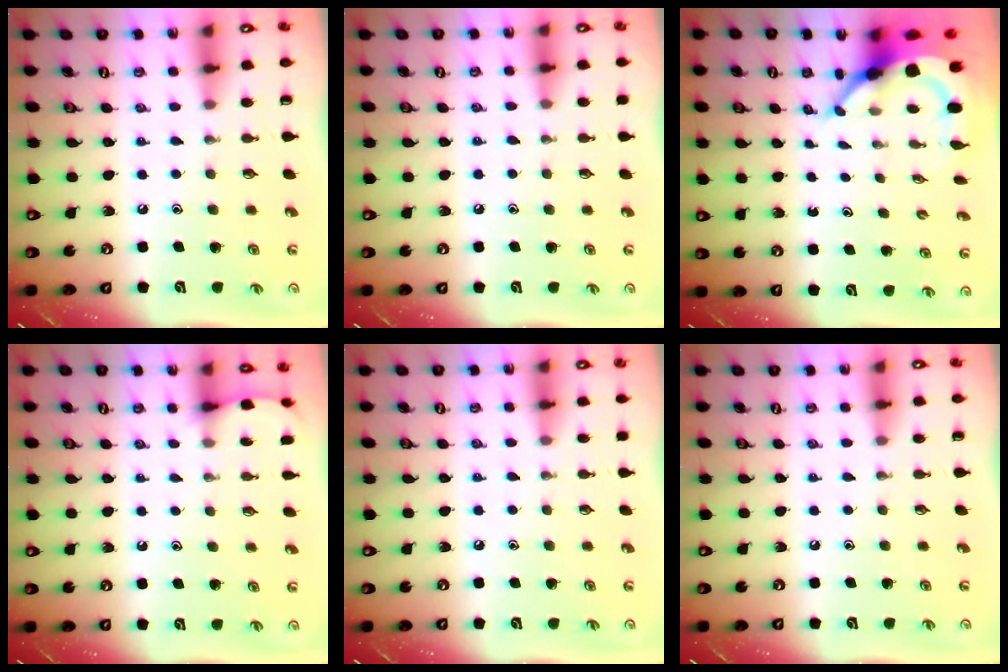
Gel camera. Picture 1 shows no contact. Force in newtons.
{"total": 3.8, "press": 3.7, "slide": 0.6}
{"total": 6.4, "press": 6.4, "slide": 0.9}
{"total": 3.0, "press": 3.0, "slide": 0.5}
{"total": 2.6, "press": 2.6, "slide": 0.4}
{"total": 0.0}